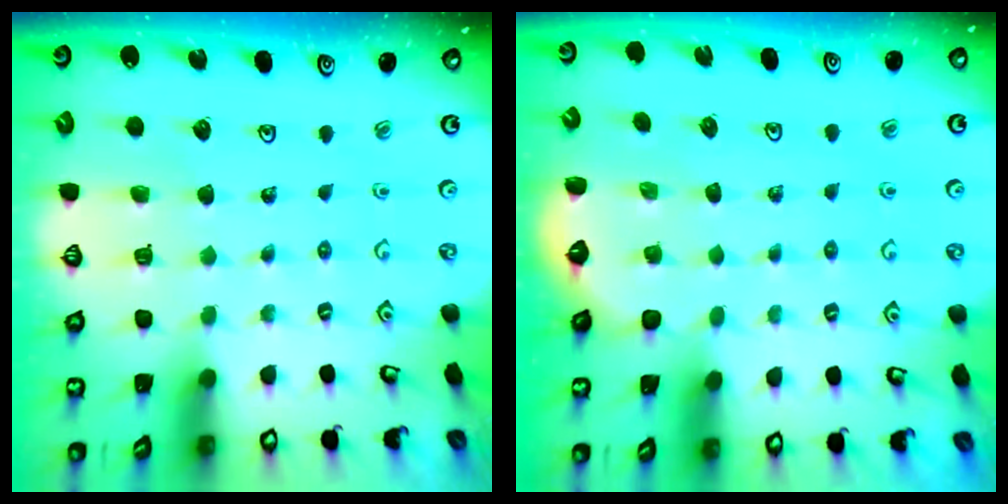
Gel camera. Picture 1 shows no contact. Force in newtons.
{"total": 1.9, "press": 0.5, "slide": 1.9}